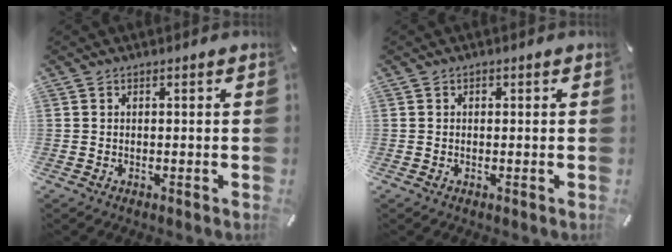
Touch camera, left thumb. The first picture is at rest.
{"total": 0.5, "force": [0.1, 0.5, 0.2], "torque": [-0.001, 0.004, 0.000]}